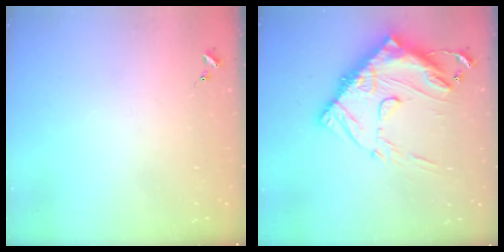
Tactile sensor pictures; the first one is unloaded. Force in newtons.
{"total": 21.5, "press": 21.4, "slide": 2.1}